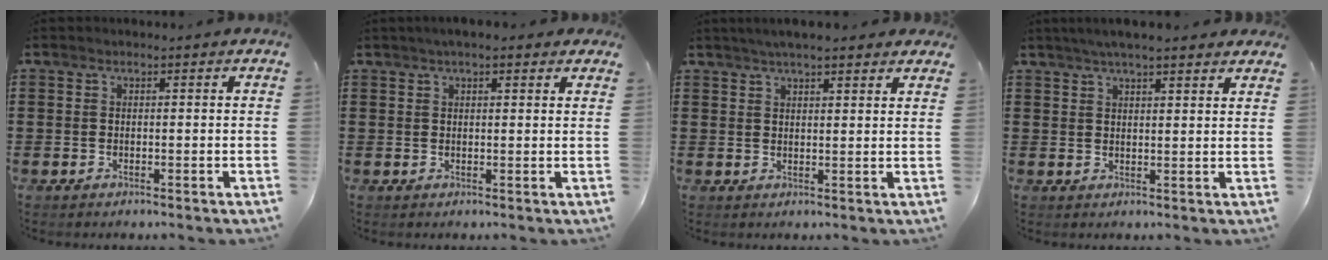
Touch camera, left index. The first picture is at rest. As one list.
[{"total": 2.4, "force": [1.8, 0.6, 1.5], "torque": [-0.033, 0.008, 0.031]}, {"total": 3.7, "force": [3.2, 0.6, 1.7], "torque": [-0.042, 0.003, 0.059]}, {"total": 4.1, "force": [3.5, 0.6, 2.0], "torque": [-0.047, 0.001, 0.063]}]